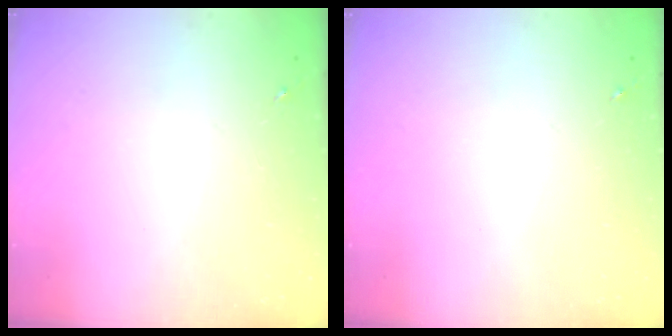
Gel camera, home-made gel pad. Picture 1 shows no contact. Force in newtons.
{"total": 0.0}